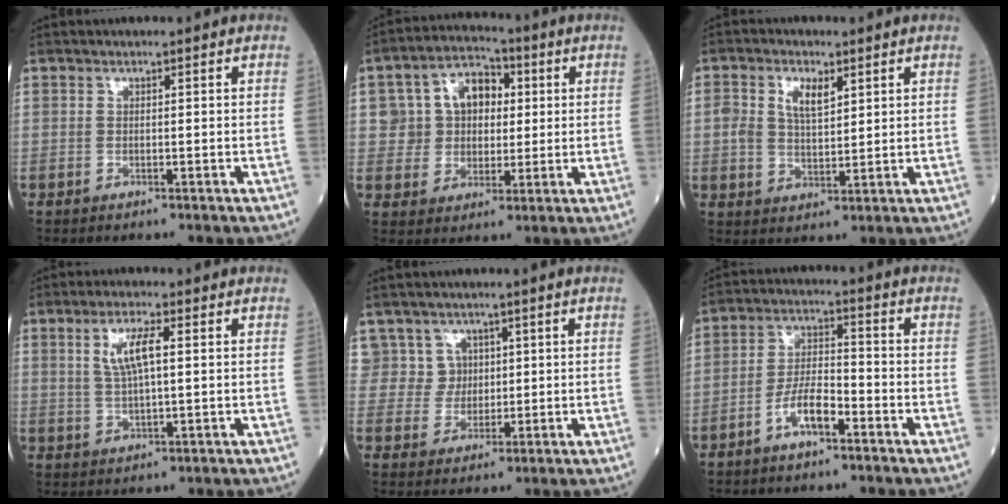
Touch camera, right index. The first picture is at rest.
{"total": 9.0, "force": [2.2, 7.4, 4.5], "torque": [-0.077, 0.033, 0.043]}
{"total": 5.6, "force": [2.3, 2.7, 4.3], "torque": [-0.090, 0.014, 0.049]}
{"total": 5.7, "force": [1.6, 1.0, 5.4], "torque": [-0.110, 0.006, 0.035]}
{"total": 5.1, "force": [2.3, 4.6, -0.4], "torque": [0.017, 0.016, 0.046]}
{"total": 6.0, "force": [-3.2, 1.8, 4.7], "torque": [-0.098, 0.010, -0.061]}